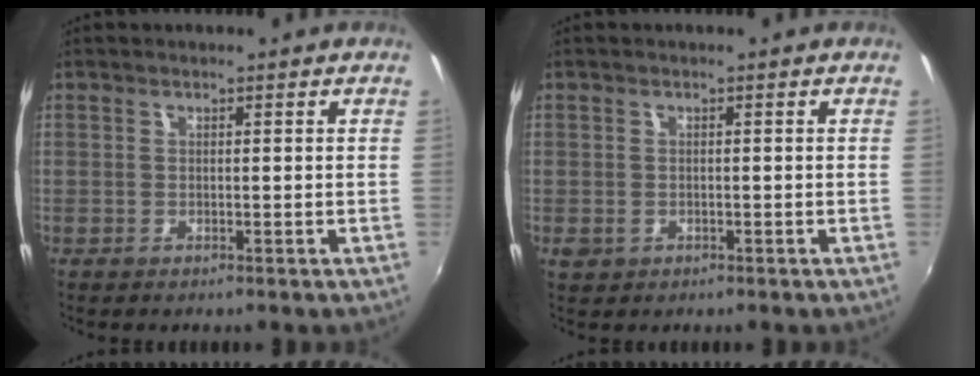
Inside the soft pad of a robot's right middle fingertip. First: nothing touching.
{"total": 2.0, "force": [-0.7, 1.7, 0.9], "torque": [-0.015, -0.005, -0.010]}